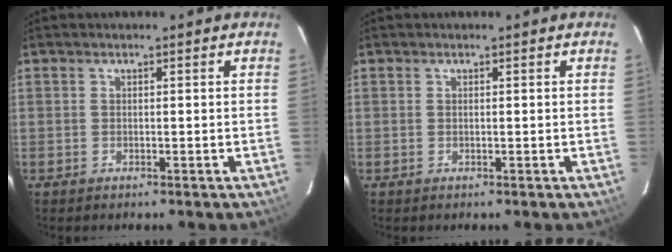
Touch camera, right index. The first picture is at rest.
{"total": 0.0}